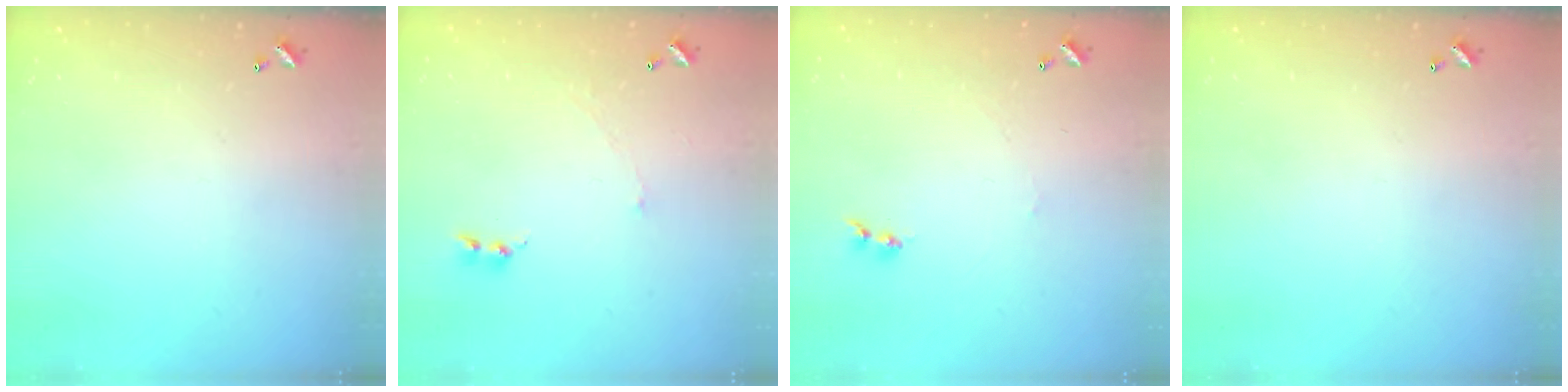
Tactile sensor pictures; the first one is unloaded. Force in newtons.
{"total": 2.0, "press": 1.9, "slide": 0.7}
{"total": 1.1, "press": 0.9, "slide": 0.5}
{"total": 0.0}